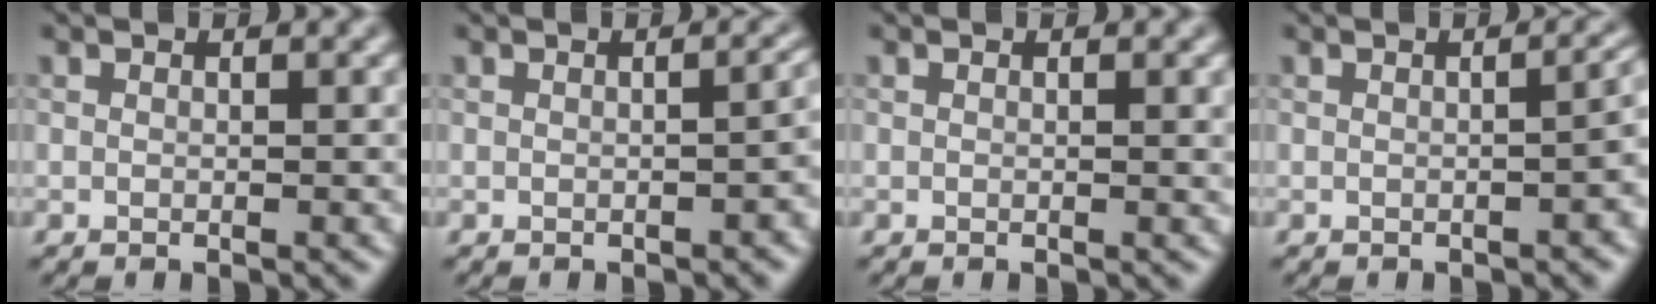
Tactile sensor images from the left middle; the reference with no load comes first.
{"total": 2.1, "force": [-0.7, 0.8, 1.8], "torque": [-0.021, 0.003, -0.008]}
{"total": 0.6, "force": [0.2, 0.1, 0.6], "torque": [-0.005, 0.000, 0.002]}
{"total": 3.1, "force": [-0.8, 1.3, 2.7], "torque": [-0.025, 0.006, -0.009]}